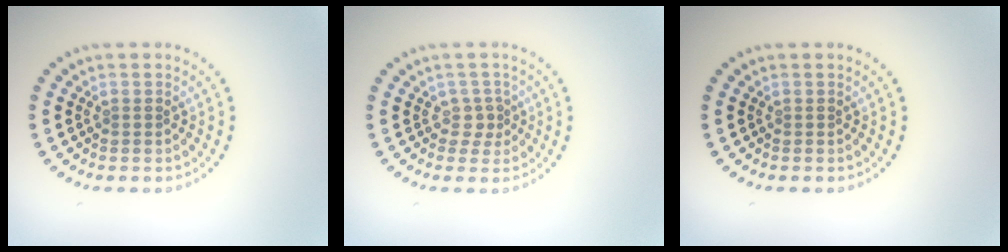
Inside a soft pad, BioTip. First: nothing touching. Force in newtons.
{"total": 1.5, "press": 1.1, "slide": 1.1}
{"total": 0.0}